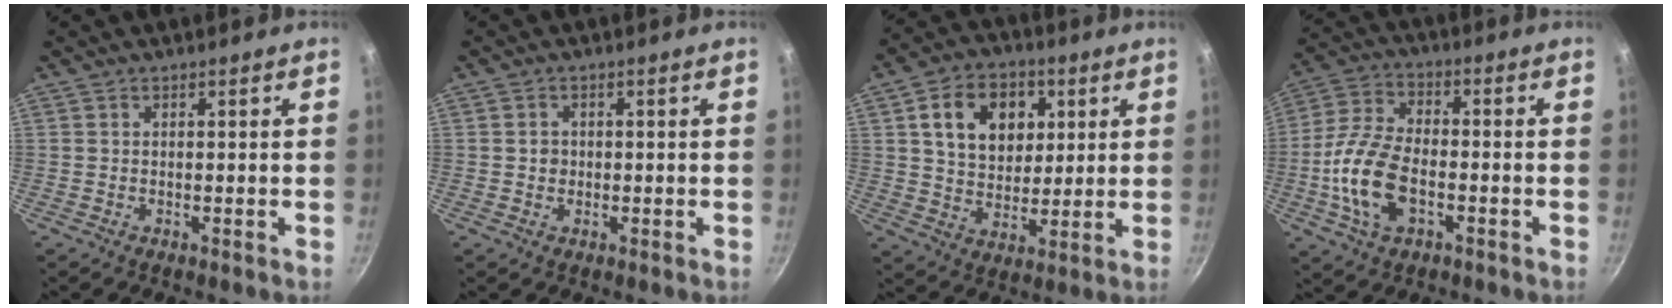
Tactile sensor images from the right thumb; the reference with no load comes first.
{"total": 1.8, "force": [0.0, 1.7, 0.6], "torque": [-0.002, 0.005, -0.001]}
{"total": 14.0, "force": [4.2, 10.4, 8.3], "torque": [-0.104, -0.003, 0.066]}
{"total": 13.3, "force": [-3.4, 7.3, 10.5], "torque": [-0.209, 0.027, -0.073]}